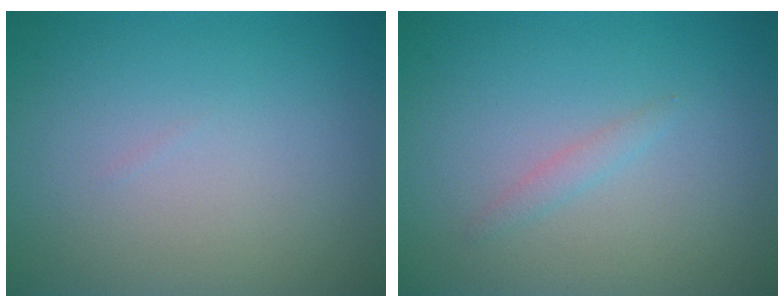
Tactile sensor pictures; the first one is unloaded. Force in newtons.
{"total": 0.9, "press": 0.9, "slide": 0.1}